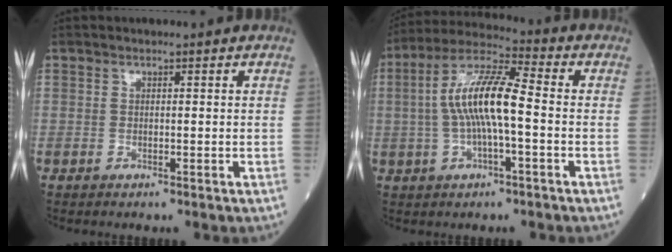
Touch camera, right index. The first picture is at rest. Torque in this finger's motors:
{"motor_torque": [1.10, 0.08, 0.68, 0.21]}